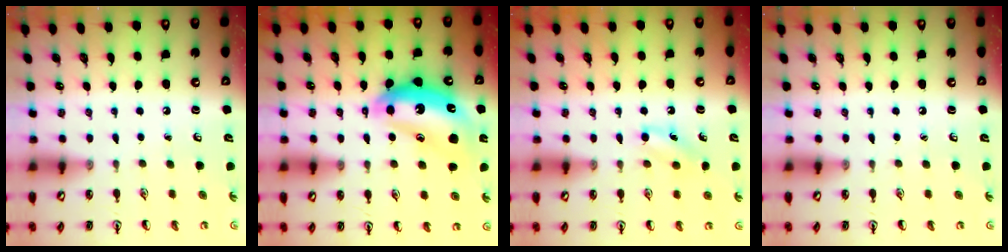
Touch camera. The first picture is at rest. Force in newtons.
{"total": 15.0, "press": 15.0, "slide": 0.8}
{"total": 6.6, "press": 6.2, "slide": 2.1}
{"total": 0.0}